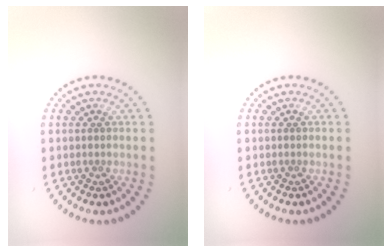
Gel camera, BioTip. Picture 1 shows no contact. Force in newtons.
{"total": 0.0}